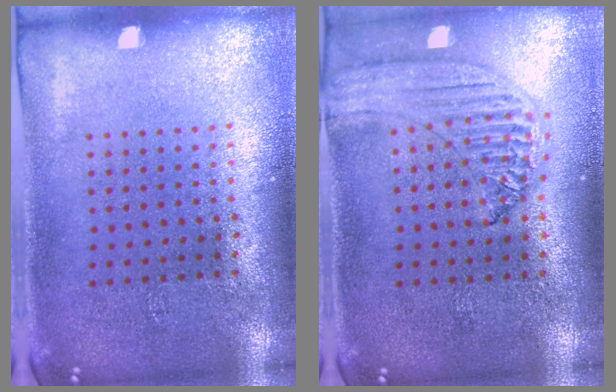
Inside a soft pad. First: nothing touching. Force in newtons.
{"total": 1.3, "press": 1.2, "slide": 0.2}